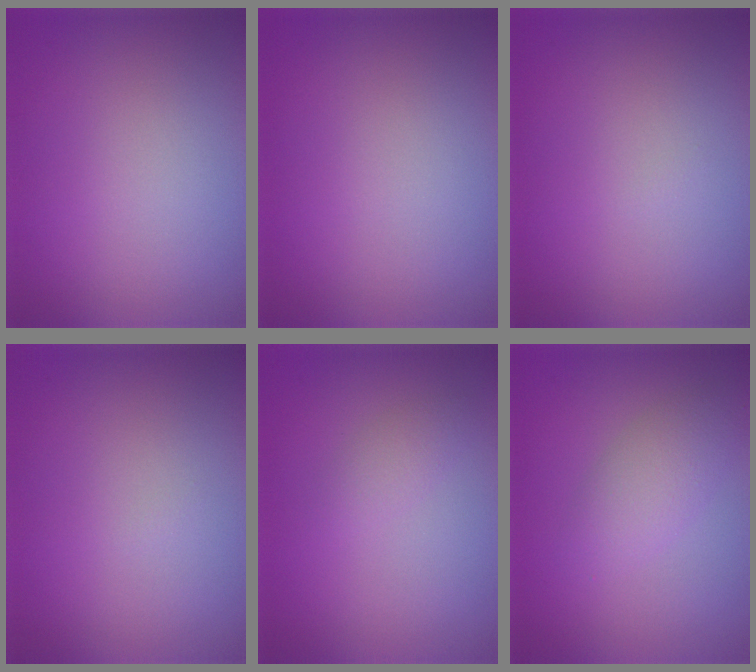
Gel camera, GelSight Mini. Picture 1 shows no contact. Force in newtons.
{"total": 0.0}
{"total": 0.0}
{"total": 0.0}
{"total": 1.2, "press": 1.2, "slide": 0.0}
{"total": 2.7, "press": 2.7, "slide": 0.1}